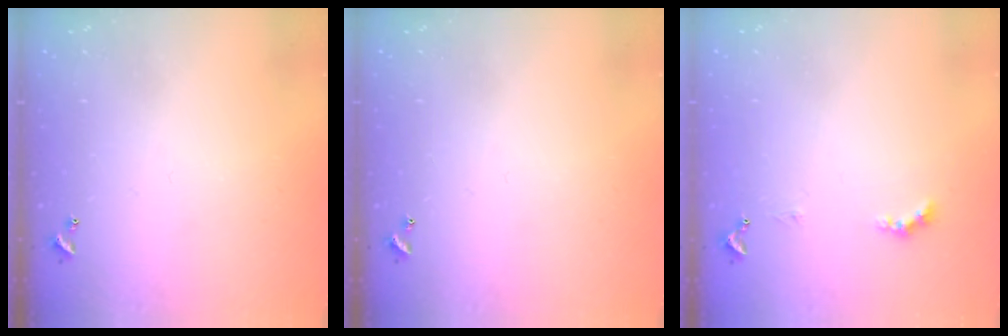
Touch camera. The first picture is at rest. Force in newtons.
{"total": 0.0}
{"total": 1.5, "press": 1.4, "slide": 0.5}